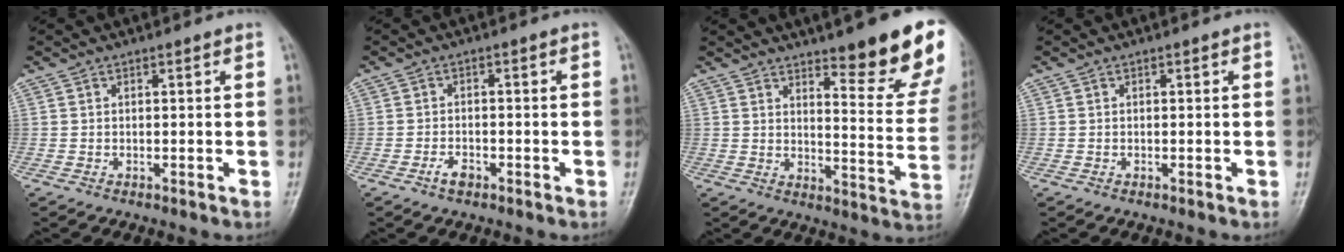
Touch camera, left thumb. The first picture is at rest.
{"total": 2.4, "force": [-1.6, 1.2, 1.4], "torque": [-0.027, 0.012, -0.029]}
{"total": 16.4, "force": [11.0, 3.2, 11.7], "torque": [-0.114, -0.079, 0.147]}
{"total": 0.0}